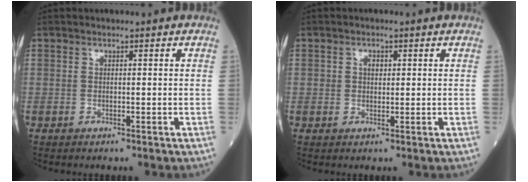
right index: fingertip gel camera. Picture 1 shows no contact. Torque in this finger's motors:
{"motor_torque": [-0.01, 0.01, 0.00, 0.03]}